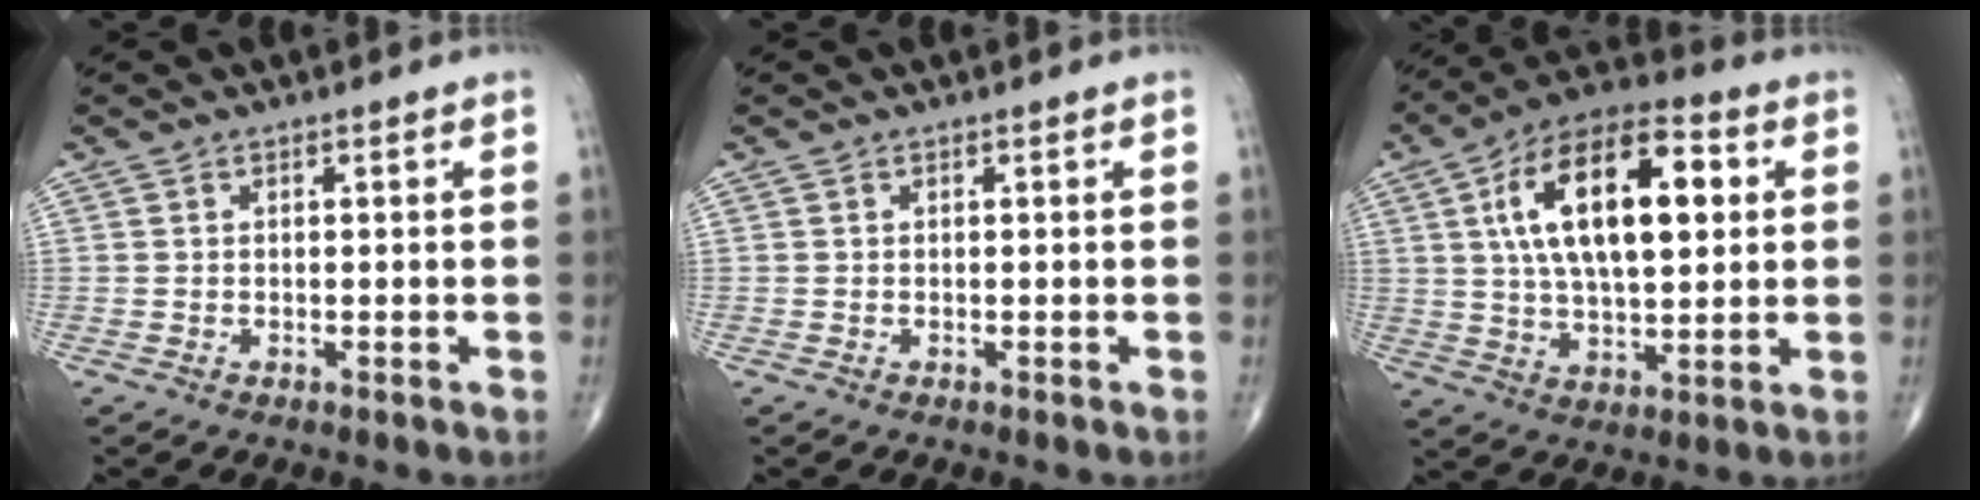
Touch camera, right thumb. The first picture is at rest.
{"total": 0.0}
{"total": 20.1, "force": [4.5, 9.5, 17.2], "torque": [-0.276, 0.013, 0.071]}